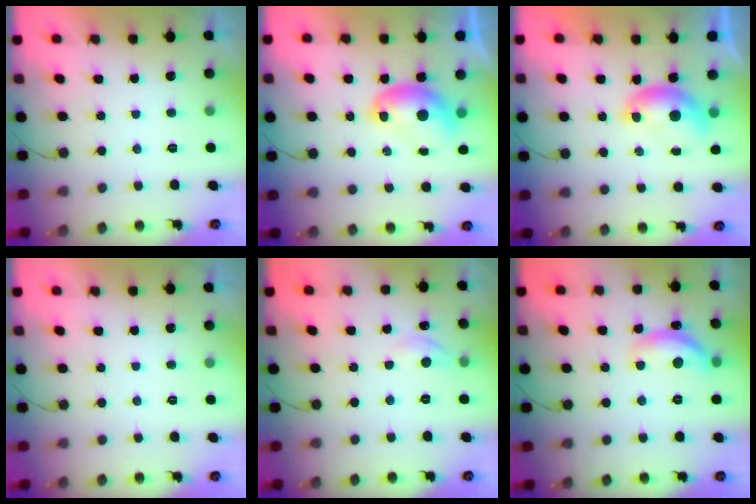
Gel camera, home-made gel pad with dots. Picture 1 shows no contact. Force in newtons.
{"total": 7.7, "press": 7.6, "slide": 1.4}
{"total": 6.8, "press": 6.7, "slide": 0.4}
{"total": 0.0}
{"total": 4.7, "press": 4.7, "slide": 0.7}
{"total": 12.1, "press": 12.0, "slide": 0.5}